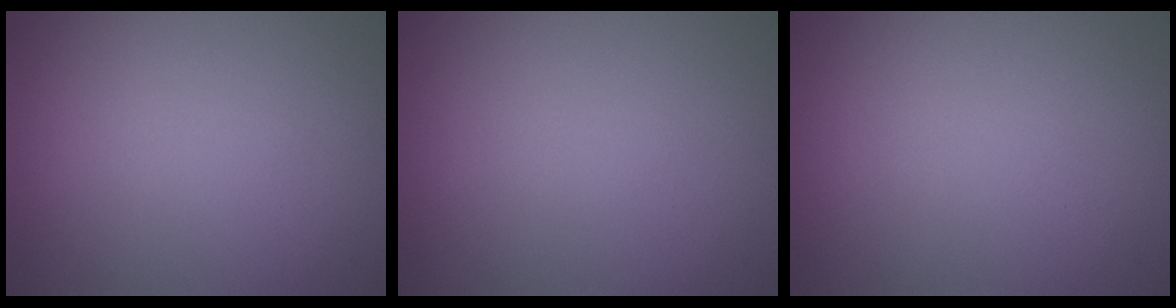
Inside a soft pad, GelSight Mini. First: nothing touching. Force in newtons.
{"total": 0.0}
{"total": 0.0}